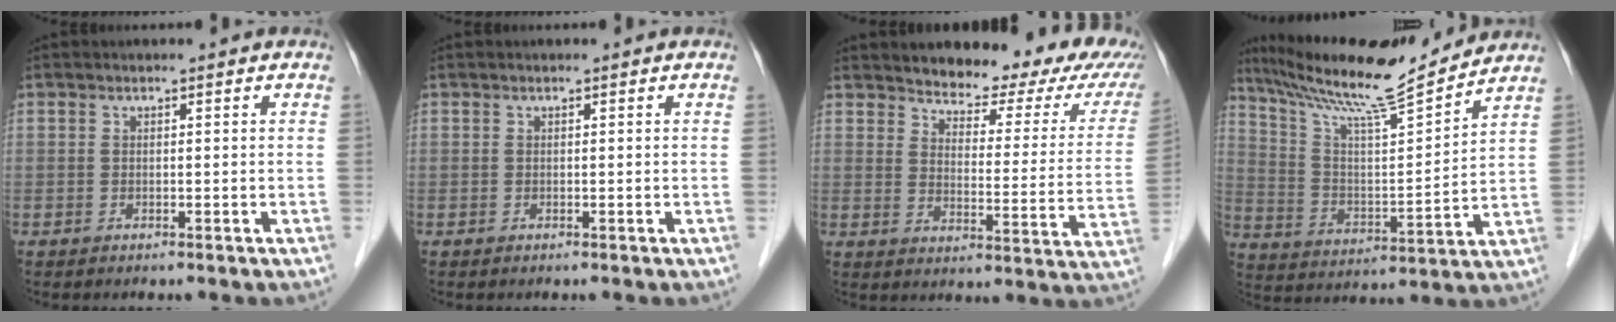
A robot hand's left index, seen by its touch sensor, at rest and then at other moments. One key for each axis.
{"total": 0.0}
{"total": 17.2, "fx": 14.3, "fy": 5.1, "fz": 8.2, "tx": -0.073, "ty": -0.014, "tz": 0.156}
{"total": 17.0, "fx": 15.3, "fy": -0.2, "fz": 7.2, "tx": -0.134, "ty": 0.003, "tz": 0.259}